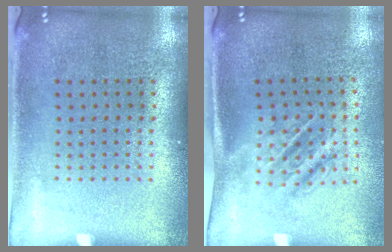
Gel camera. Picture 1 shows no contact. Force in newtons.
{"total": 1.8, "press": 1.2, "slide": 1.3}